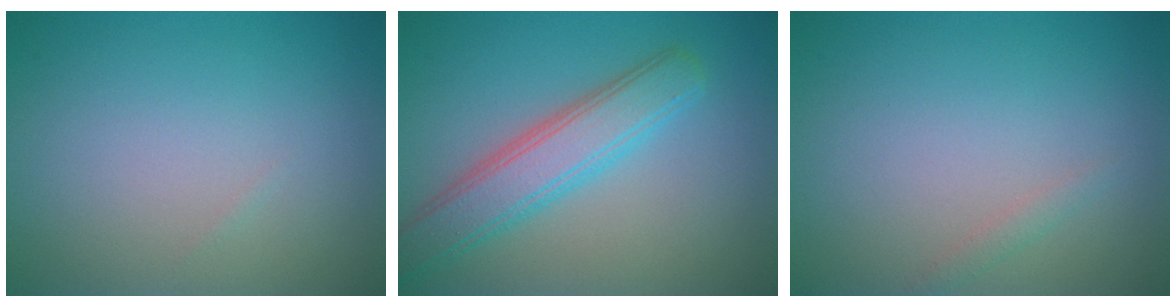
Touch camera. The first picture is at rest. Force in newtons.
{"total": 5.0, "press": 5.0, "slide": 0.2}
{"total": 0.7, "press": 0.7, "slide": 0.0}